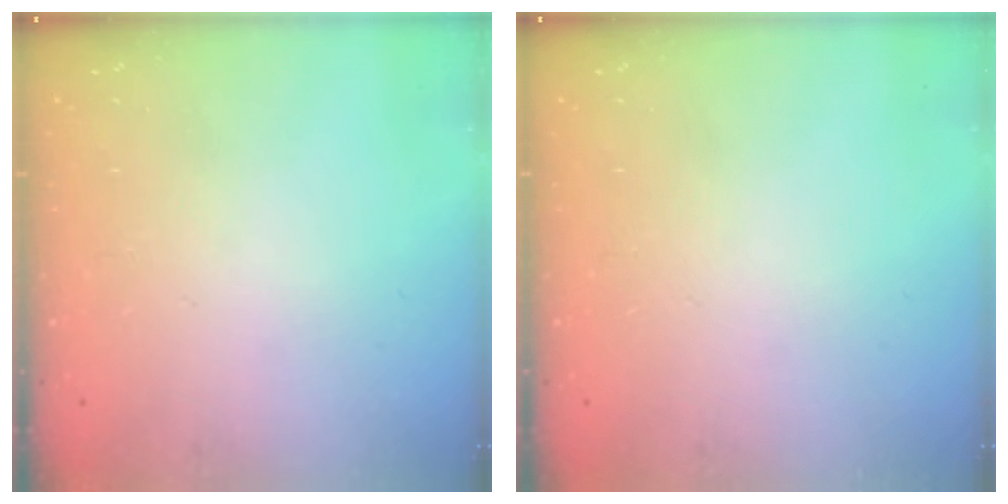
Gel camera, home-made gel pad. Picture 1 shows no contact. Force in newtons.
{"total": 0.0}